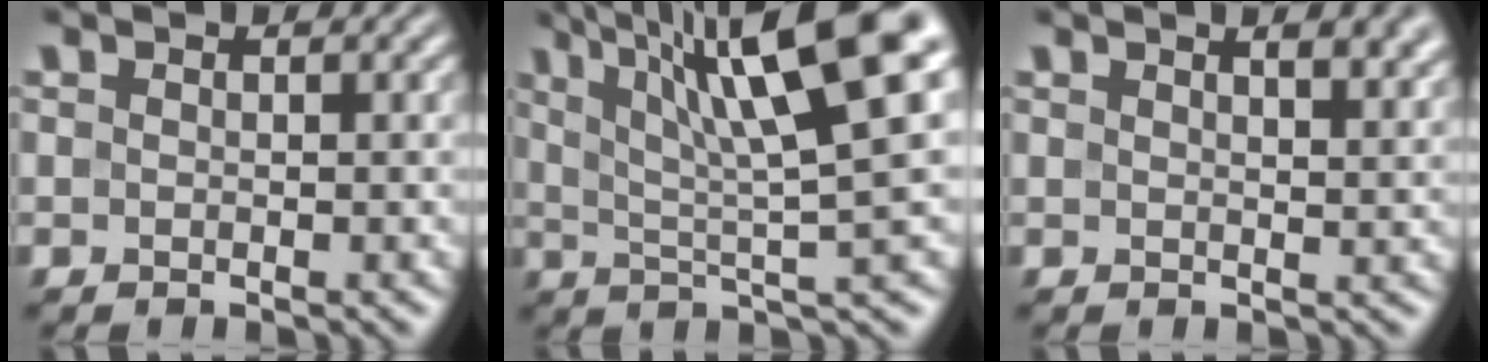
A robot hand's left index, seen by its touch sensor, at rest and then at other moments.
{"total": 12.4, "force": [5.1, 2.4, 11.0], "torque": [-0.168, 0.017, 0.084]}
{"total": 4.1, "force": [2.5, 1.5, 2.8], "torque": [-0.017, 0.016, 0.027]}